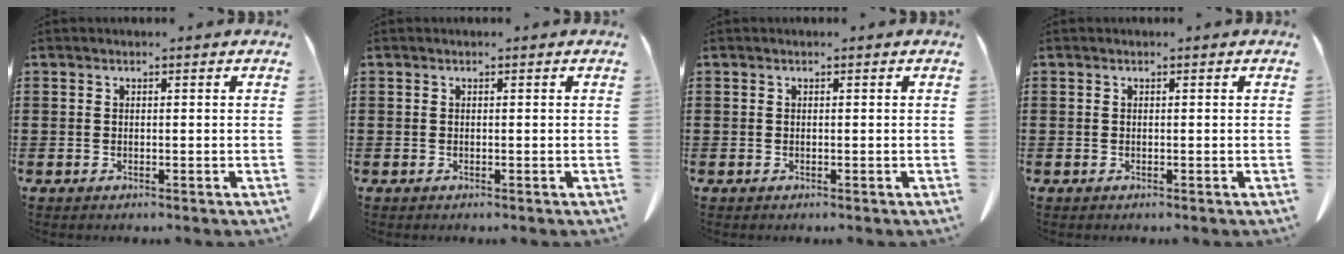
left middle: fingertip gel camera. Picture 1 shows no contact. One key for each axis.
{"total": 0.0}
{"total": 0.0}
{"total": 0.0}